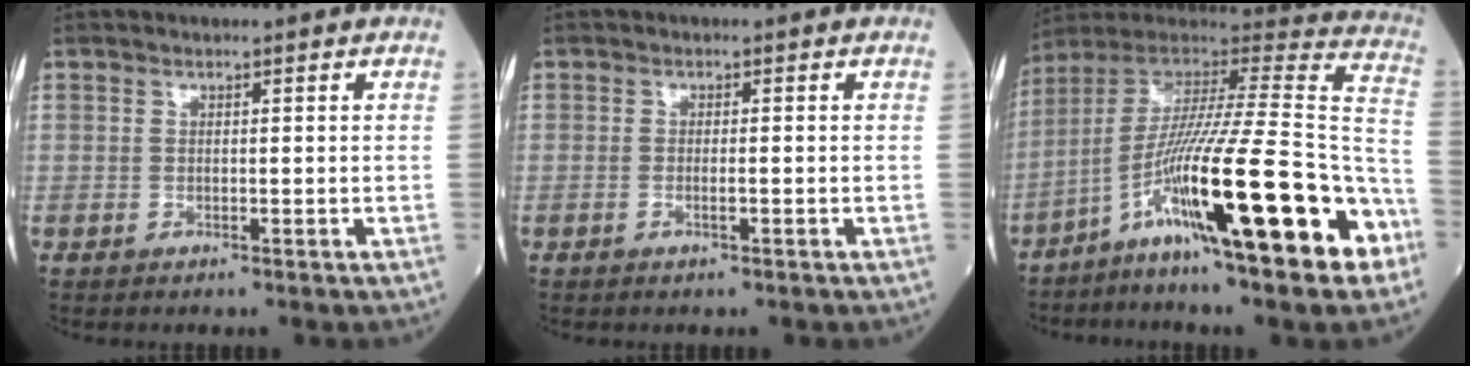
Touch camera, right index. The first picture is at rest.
{"total": 1.2, "force": [-0.4, 0.2, 1.1], "torque": [-0.024, -0.001, -0.007]}
{"total": 28.8, "force": [-12.1, 2.6, 26.0], "torque": [-0.392, -0.028, -0.206]}